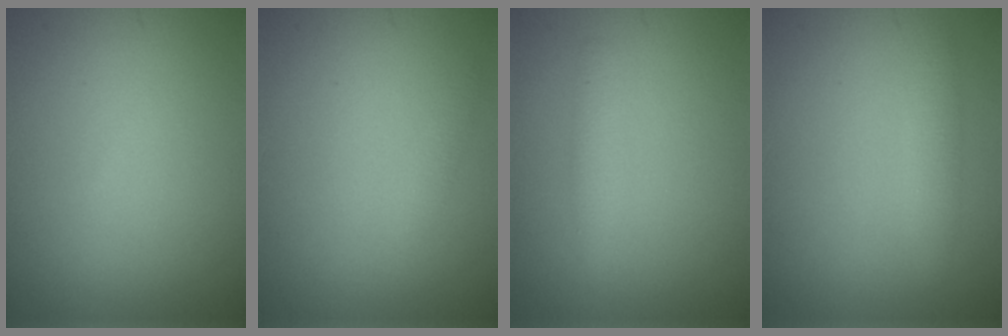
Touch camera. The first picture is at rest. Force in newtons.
{"total": 1.0, "press": 1.0, "slide": 0.0}
{"total": 1.3, "press": 1.3, "slide": 0.0}
{"total": 1.8, "press": 1.8, "slide": 0.2}